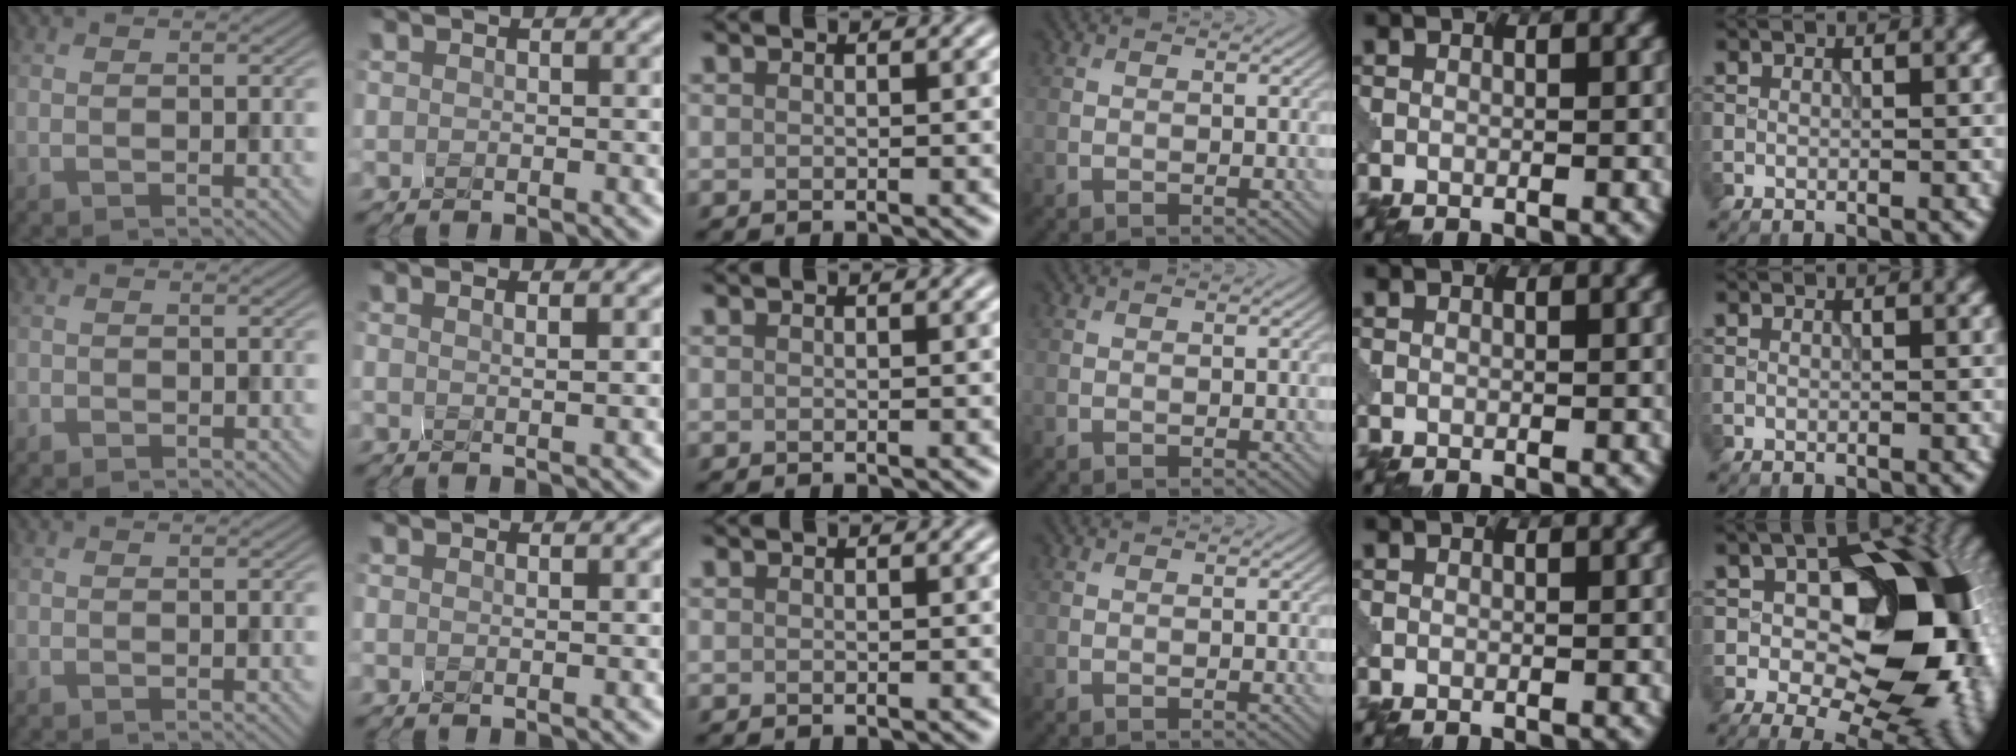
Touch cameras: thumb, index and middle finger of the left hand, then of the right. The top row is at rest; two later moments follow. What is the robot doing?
{"motion": "squeeze", "object": "hand grip exerciser"}